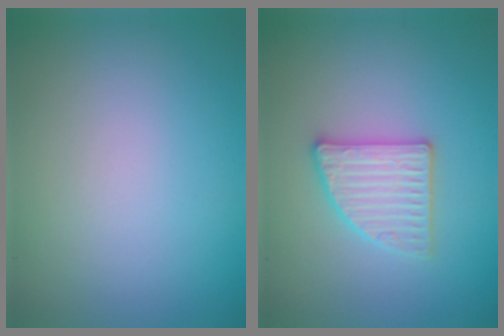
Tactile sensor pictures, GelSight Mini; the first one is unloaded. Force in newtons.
{"total": 3.1, "press": 3.1, "slide": 0.7}